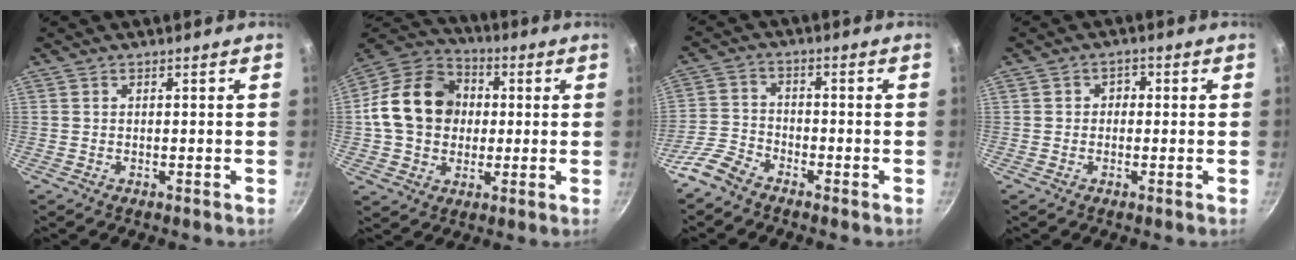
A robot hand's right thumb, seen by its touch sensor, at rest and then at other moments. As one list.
[{"total": 17.5, "force": [1.2, 14.2, 10.2], "torque": [-0.151, 0.028, 0.009]}, {"total": 5.7, "force": [-4.5, 2.9, 2.1], "torque": [-0.039, 0.035, -0.099]}, {"total": 2.1, "force": [-0.2, 1.9, 0.9], "torque": [-0.001, 0.007, -0.009]}]